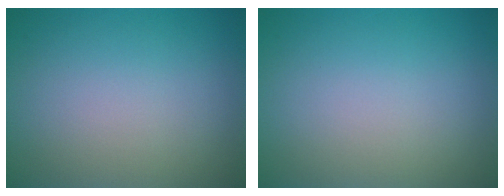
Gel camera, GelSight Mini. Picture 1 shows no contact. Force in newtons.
{"total": 0.0}